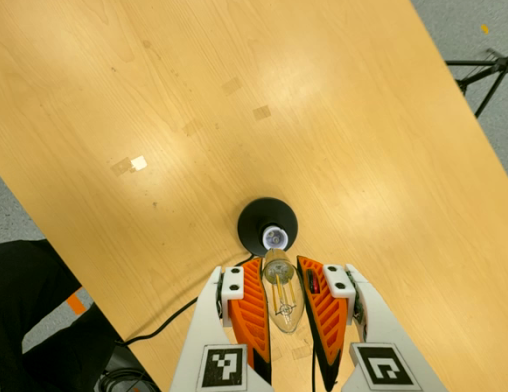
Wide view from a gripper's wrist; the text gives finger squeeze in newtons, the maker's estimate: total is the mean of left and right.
{"total": 22.9, "left": 23.8, "right": 22.0}